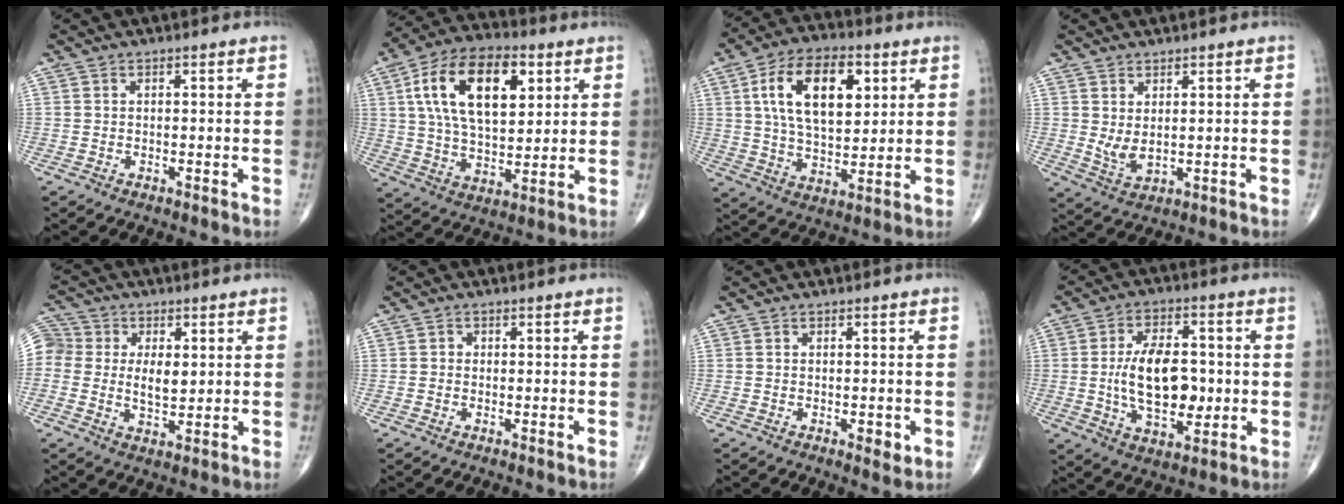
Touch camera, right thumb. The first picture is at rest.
{"total": 19.2, "force": [6.2, 10.2, 15.0], "torque": [-0.246, -0.003, 0.105]}
{"total": 16.6, "force": [5.1, 9.0, 13.0], "torque": [-0.204, -0.006, 0.090]}
{"total": 4.2, "force": [0.9, 2.0, 3.5], "torque": [-0.066, -0.015, 0.028]}
{"total": 14.4, "force": [1.8, 10.8, 9.4], "torque": [-0.185, 0.008, 0.031]}
{"total": 0.7, "force": [-0.1, 0.7, 0.2], "torque": [0.002, 0.002, -0.005]}
{"total": 2.2, "force": [-0.6, 1.1, 1.9], "torque": [-0.020, -0.002, -0.008]}
{"total": 14.5, "force": [-0.4, 8.2, 11.9], "torque": [-0.178, 0.002, -0.002]}